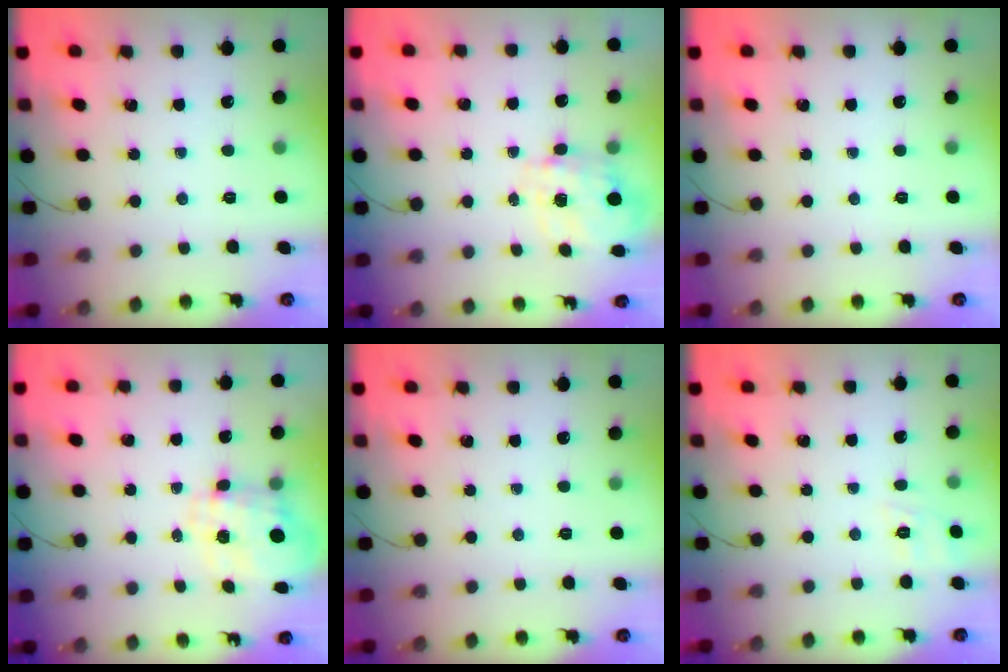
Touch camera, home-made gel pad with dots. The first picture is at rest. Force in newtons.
{"total": 3.6, "press": 3.5, "slide": 1.0}
{"total": 0.0}
{"total": 3.3, "press": 3.2, "slide": 1.1}
{"total": 0.0}
{"total": 7.8, "press": 7.5, "slide": 2.0}